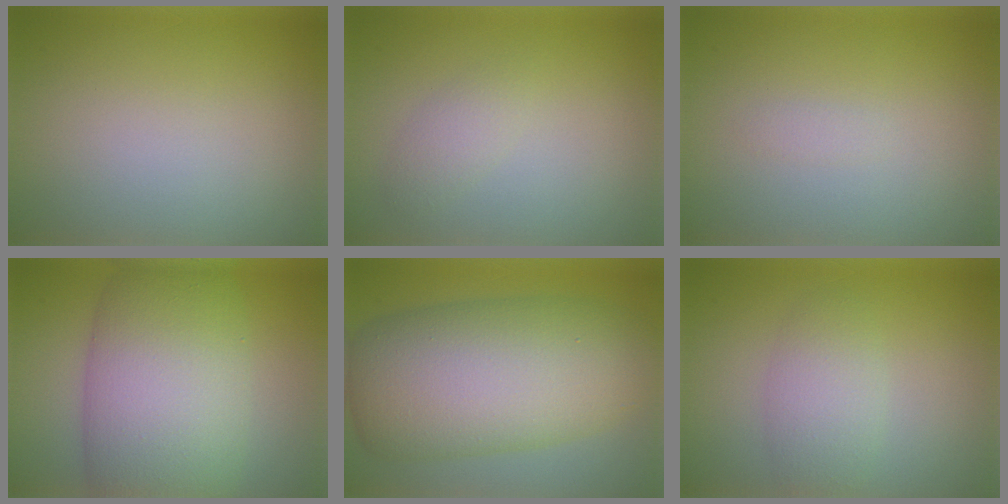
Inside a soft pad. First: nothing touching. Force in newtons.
{"total": 1.4, "press": 1.4, "slide": 0.1}
{"total": 0.5, "press": 0.5, "slide": 0.0}
{"total": 11.8, "press": 11.8, "slide": 0.4}
{"total": 12.8, "press": 12.8, "slide": 0.3}
{"total": 2.9, "press": 2.9, "slide": 0.1}